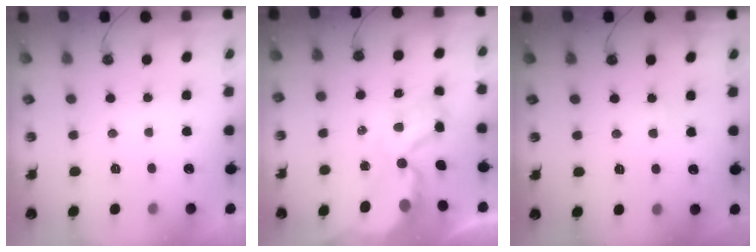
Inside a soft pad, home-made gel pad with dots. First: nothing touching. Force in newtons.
{"total": 6.9, "press": 6.9, "slide": 0.5}
{"total": 1.2, "press": 1.1, "slide": 0.2}